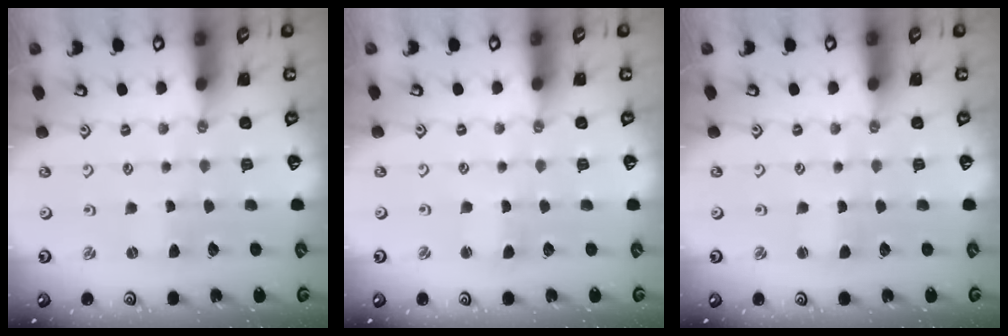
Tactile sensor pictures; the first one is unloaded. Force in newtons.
{"total": 1.2, "press": 1.1, "slide": 0.3}
{"total": 2.0, "press": 2.0, "slide": 0.3}